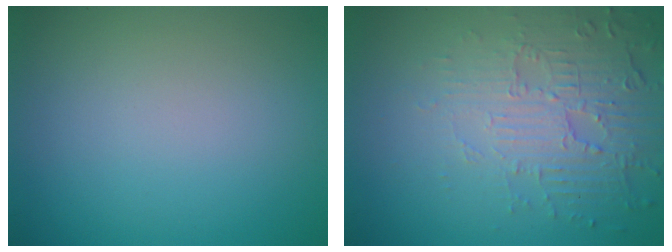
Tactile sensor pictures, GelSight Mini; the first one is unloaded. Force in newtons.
{"total": 5.5, "press": 3.7, "slide": 4.1}